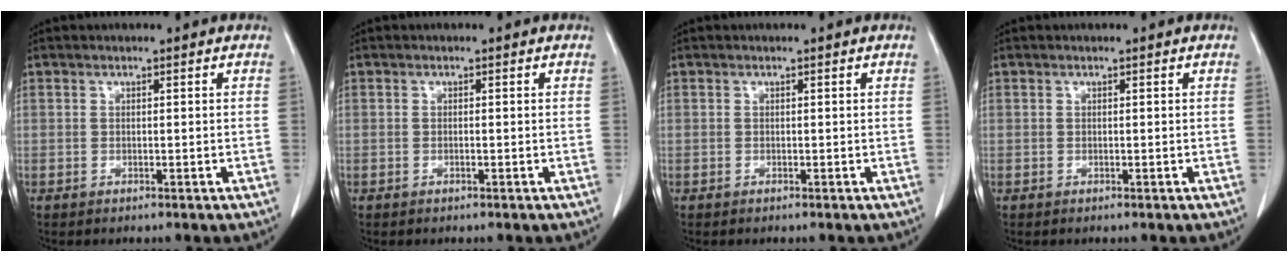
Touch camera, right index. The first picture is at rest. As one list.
[{"total": 0.0}, {"total": 0.0}, {"total": 0.0}]